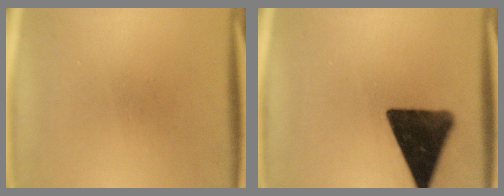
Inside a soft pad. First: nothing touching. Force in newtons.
{"total": 14.5}